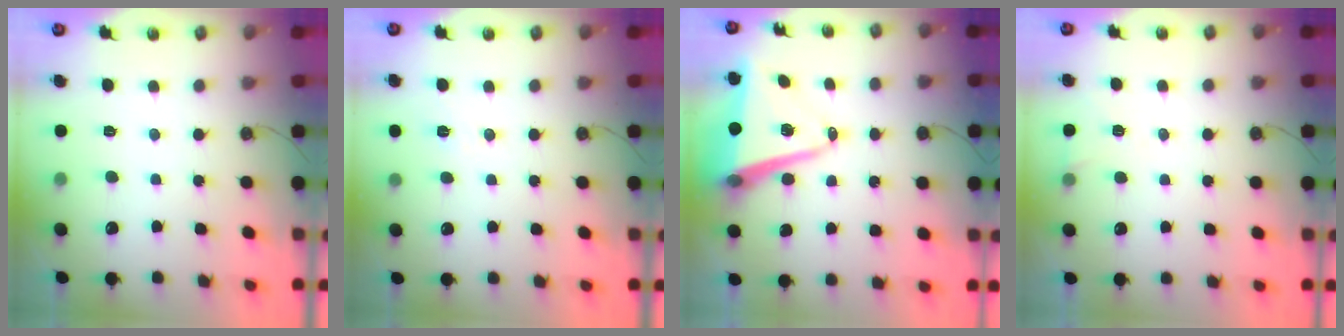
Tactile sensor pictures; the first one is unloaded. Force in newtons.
{"total": 6.8, "press": 5.1, "slide": 4.5}
{"total": 12.3, "press": 11.5, "slide": 4.4}
{"total": 4.8, "press": 2.5, "slide": 4.1}